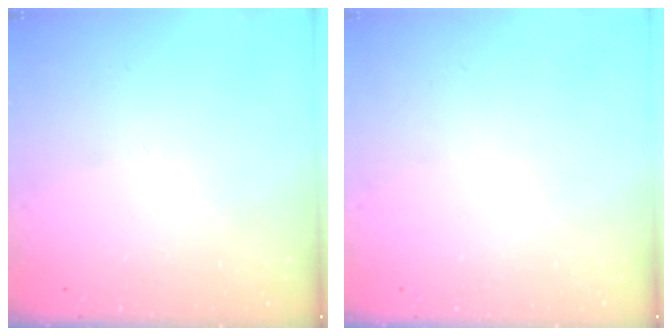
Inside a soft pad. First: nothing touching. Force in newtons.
{"total": 0.0}